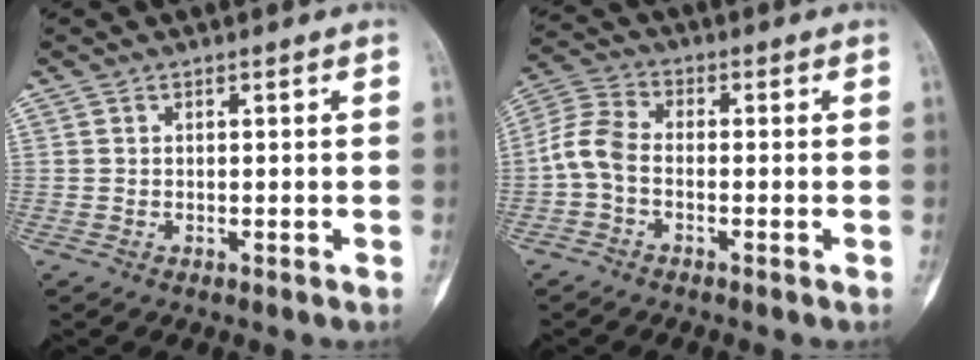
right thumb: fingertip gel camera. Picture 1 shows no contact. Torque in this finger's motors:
{"motor_torque": [0.07, 0.06, 0.44, -0.22, 0.03]}